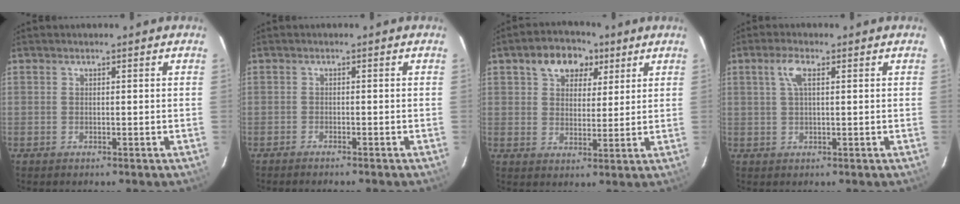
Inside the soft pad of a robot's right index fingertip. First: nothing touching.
{"total": 2.0, "force": [-1.8, 0.1, 0.8], "torque": [-0.028, -0.007, -0.033]}
{"total": 8.8, "force": [4.6, 6.1, 4.4], "torque": [-0.080, 0.025, 0.074]}
{"total": 3.4, "force": [1.2, 1.0, 3.0], "torque": [-0.063, 0.008, 0.023]}